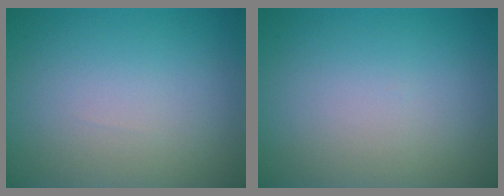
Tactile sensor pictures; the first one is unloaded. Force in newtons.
{"total": 0.0}